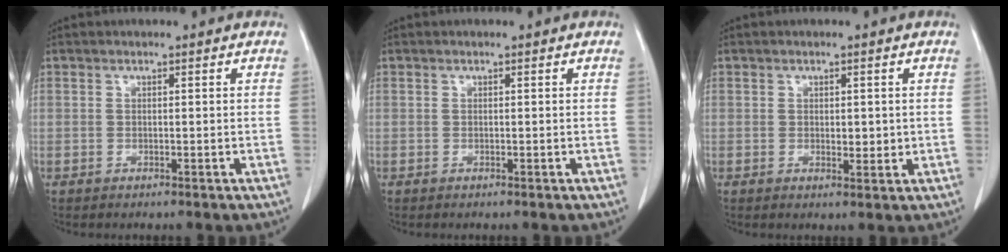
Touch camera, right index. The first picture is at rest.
{"total": 0.0}
{"total": 2.2, "force": [0.2, 1.2, 1.8], "torque": [-0.021, -0.003, 0.006]}